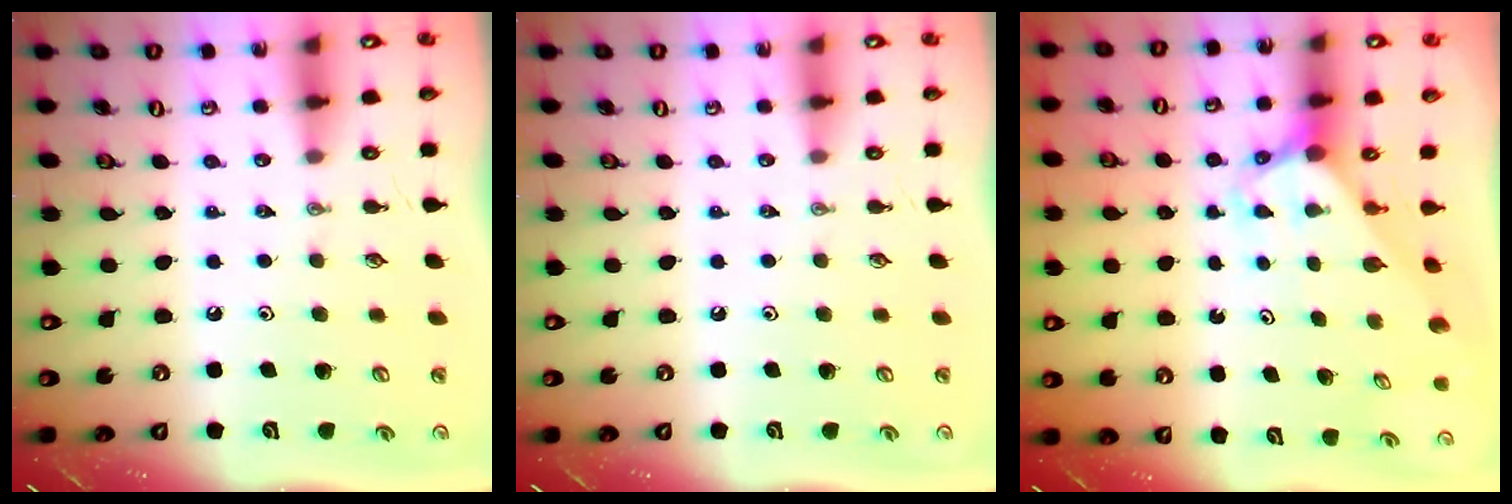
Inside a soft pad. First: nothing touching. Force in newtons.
{"total": 0.0}
{"total": 3.2, "press": 3.2, "slide": 0.2}